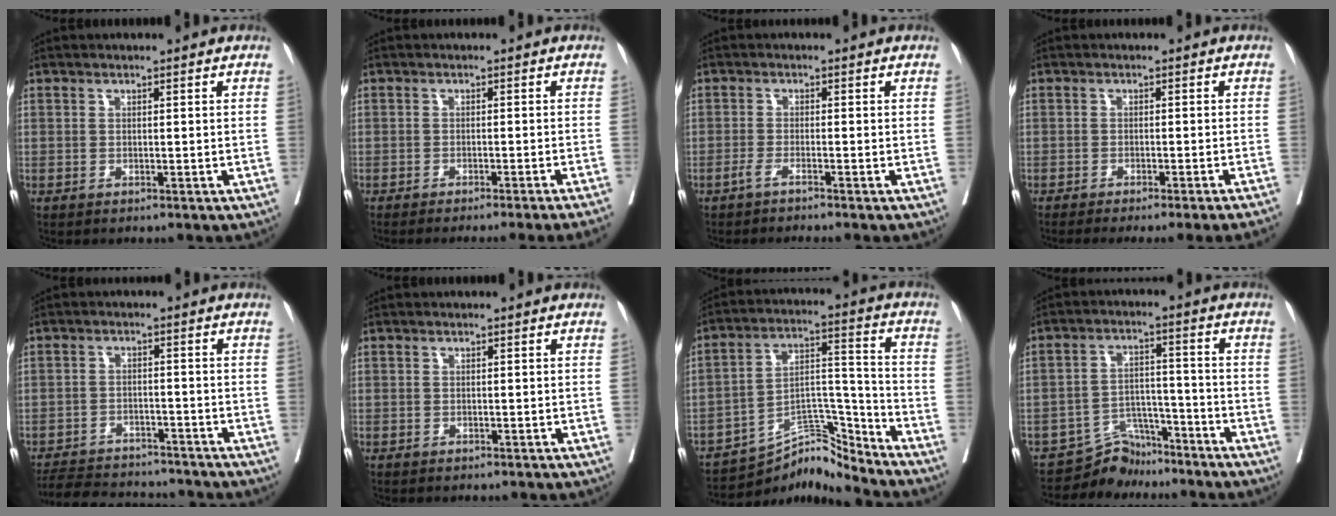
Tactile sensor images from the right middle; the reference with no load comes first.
{"total": 9.9, "force": [-8.6, -2.1, 4.4], "torque": [-0.017, -0.027, -0.109]}
{"total": 2.1, "force": [-1.7, -0.6, 1.1], "torque": [-0.015, 0.005, -0.029]}
{"total": 9.7, "force": [-8.3, -1.8, 4.6], "torque": [-0.021, -0.026, -0.110]}
{"total": 9.5, "force": [-8.7, 3.4, 2.0], "torque": [-0.031, 0.002, -0.128]}
{"total": 0.0}
{"total": 8.3, "force": [-8.3, 0.2, -0.3], "torque": [0.011, 0.058, -0.147]}
{"total": 5.8, "force": [-5.4, 2.0, -0.7], "torque": [0.013, 0.023, -0.094]}